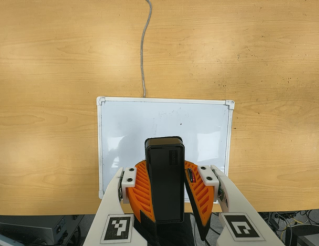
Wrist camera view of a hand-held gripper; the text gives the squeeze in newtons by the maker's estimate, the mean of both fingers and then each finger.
{"total": 11.2, "left": 11.2, "right": 11.2}